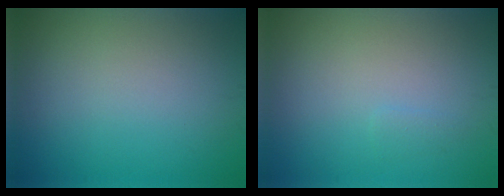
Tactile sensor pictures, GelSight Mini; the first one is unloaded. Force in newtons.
{"total": 0.6, "press": 0.5, "slide": 0.1}